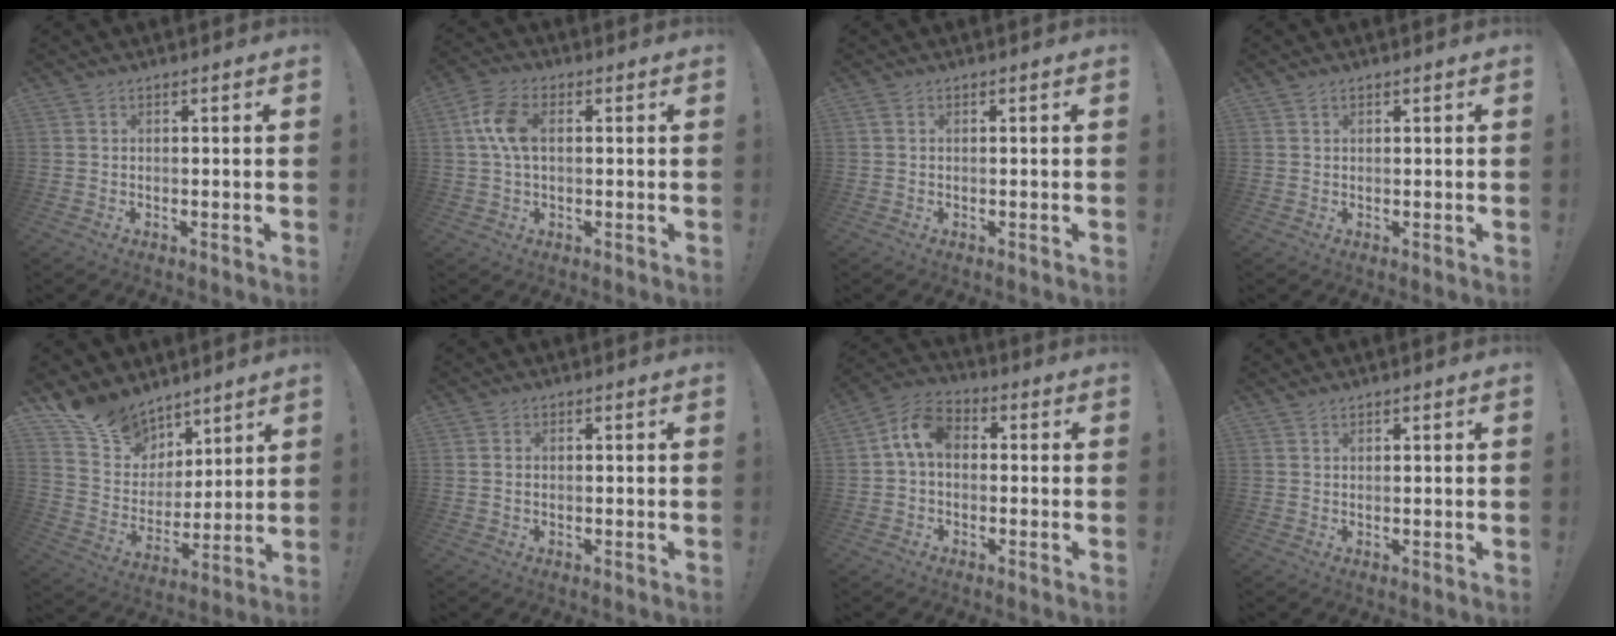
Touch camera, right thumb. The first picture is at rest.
{"total": 9.0, "force": [1.5, 5.3, 7.1], "torque": [-0.142, 0.006, 0.027]}
{"total": 0.5, "force": [0.1, 0.3, 0.5], "torque": [-0.010, 0.001, 0.001]}
{"total": 0.5, "force": [0.4, 0.2, 0.2], "torque": [-0.003, -0.001, 0.008]}
{"total": 14.3, "force": [10.6, 9.2, 2.8], "torque": [-0.061, -0.078, 0.207]}
{"total": 0.9, "force": [0.0, 0.7, 0.6], "torque": [-0.018, 0.006, 0.000]}
{"total": 9.0, "force": [0.9, 6.0, 6.7], "torque": [-0.135, 0.015, 0.022]}
{"total": 0.8, "force": [0.7, 0.1, 0.3], "torque": [-0.008, 0.001, 0.014]}